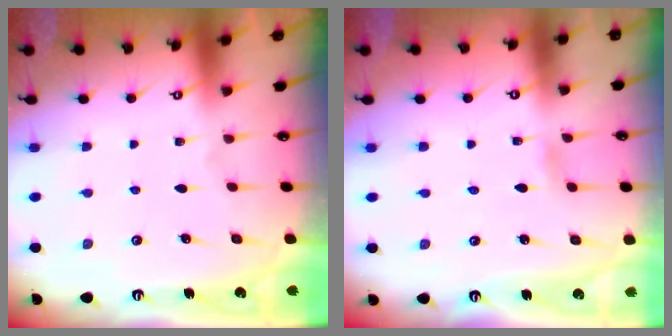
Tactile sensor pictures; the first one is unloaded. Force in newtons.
{"total": 1.2, "press": 1.1, "slide": 0.2}